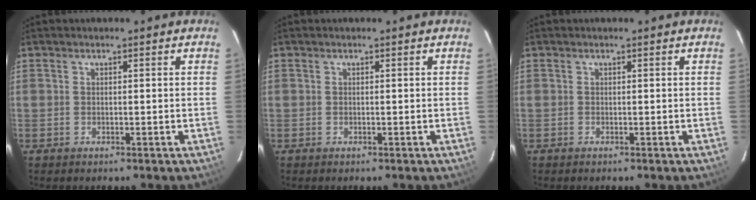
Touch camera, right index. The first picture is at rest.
{"total": 0.0}
{"total": 0.0}